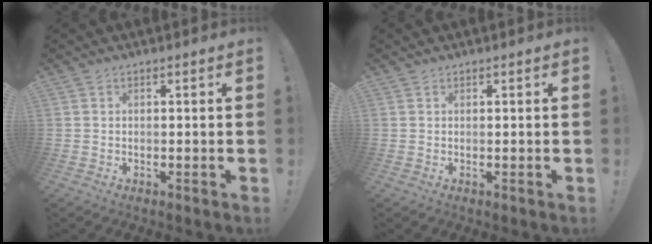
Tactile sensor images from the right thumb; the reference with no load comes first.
{"total": 0.0}